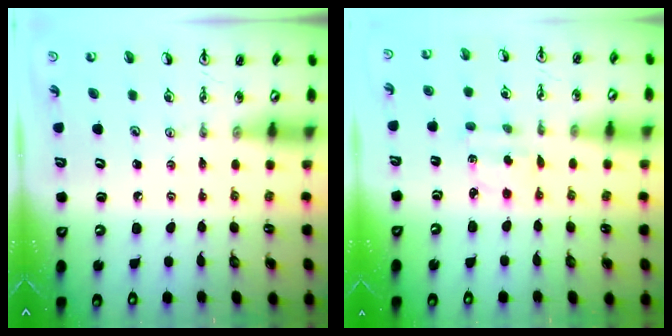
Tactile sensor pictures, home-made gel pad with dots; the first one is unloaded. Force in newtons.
{"total": 2.8, "press": 2.8, "slide": 0.5}